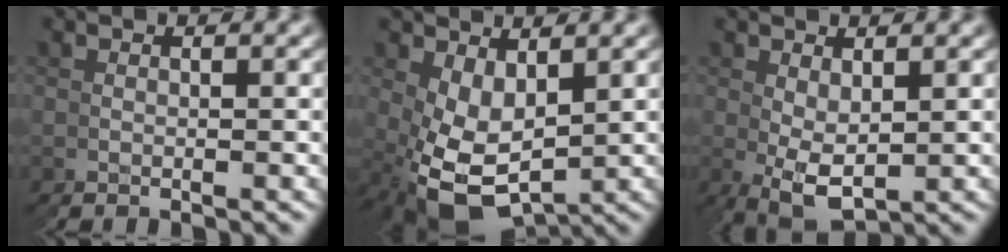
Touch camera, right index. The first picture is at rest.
{"total": 8.4, "force": [-1.1, 6.6, 5.1], "torque": [-0.128, -0.061, 0.009]}
{"total": 6.4, "force": [-1.9, 4.3, 4.3], "torque": [-0.079, -0.038, -0.007]}